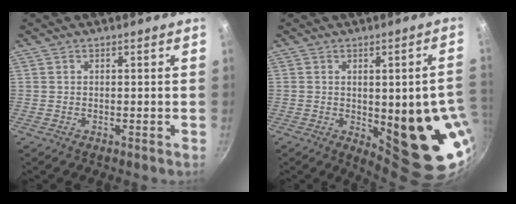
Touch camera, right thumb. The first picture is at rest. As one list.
[{"total": 18.1, "force": [-2.2, 6.6, 16.7], "torque": [-0.169, -0.018, -0.014]}]